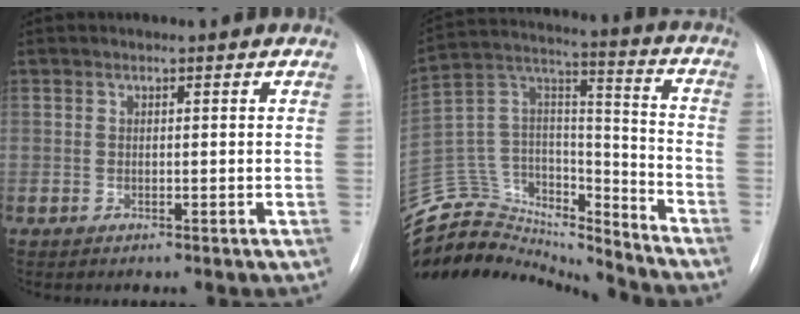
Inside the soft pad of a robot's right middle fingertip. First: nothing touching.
{"total": 22.5, "force": [-21.5, 5.2, 3.8], "torque": [-0.092, 0.065, -0.349]}